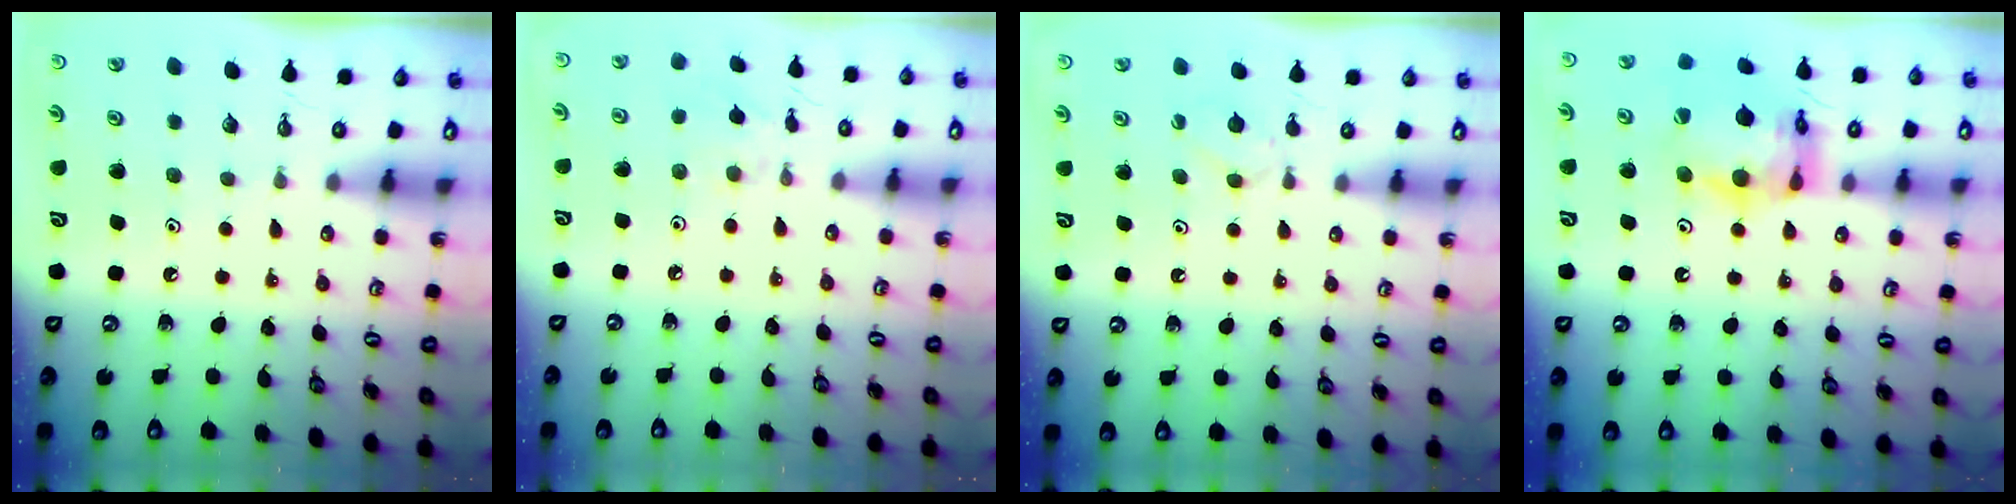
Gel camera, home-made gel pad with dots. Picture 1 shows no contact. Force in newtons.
{"total": 3.0, "press": 3.0, "slide": 0.1}
{"total": 4.6, "press": 4.5, "slide": 0.8}
{"total": 15.4, "press": 15.3, "slide": 1.6}